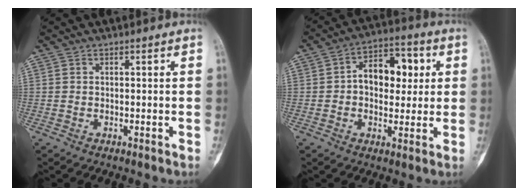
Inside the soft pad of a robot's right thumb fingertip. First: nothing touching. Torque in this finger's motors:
{"motor_torque": [0.09, 0.21, 0.32, -0.25, 0.06]}